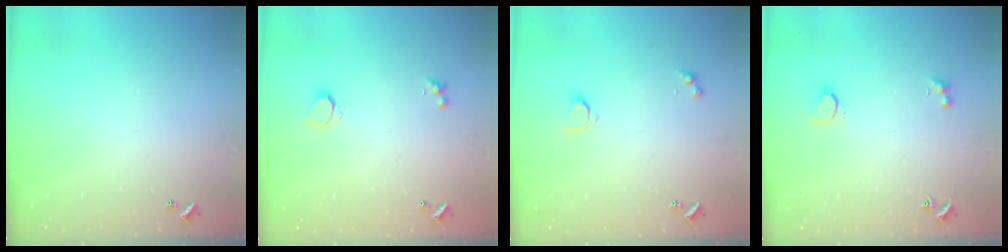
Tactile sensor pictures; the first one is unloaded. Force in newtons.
{"total": 0.8, "press": 0.7, "slide": 0.5}
{"total": 2.1, "press": 2.1, "slide": 0.3}
{"total": 2.5, "press": 2.4, "slide": 0.8}